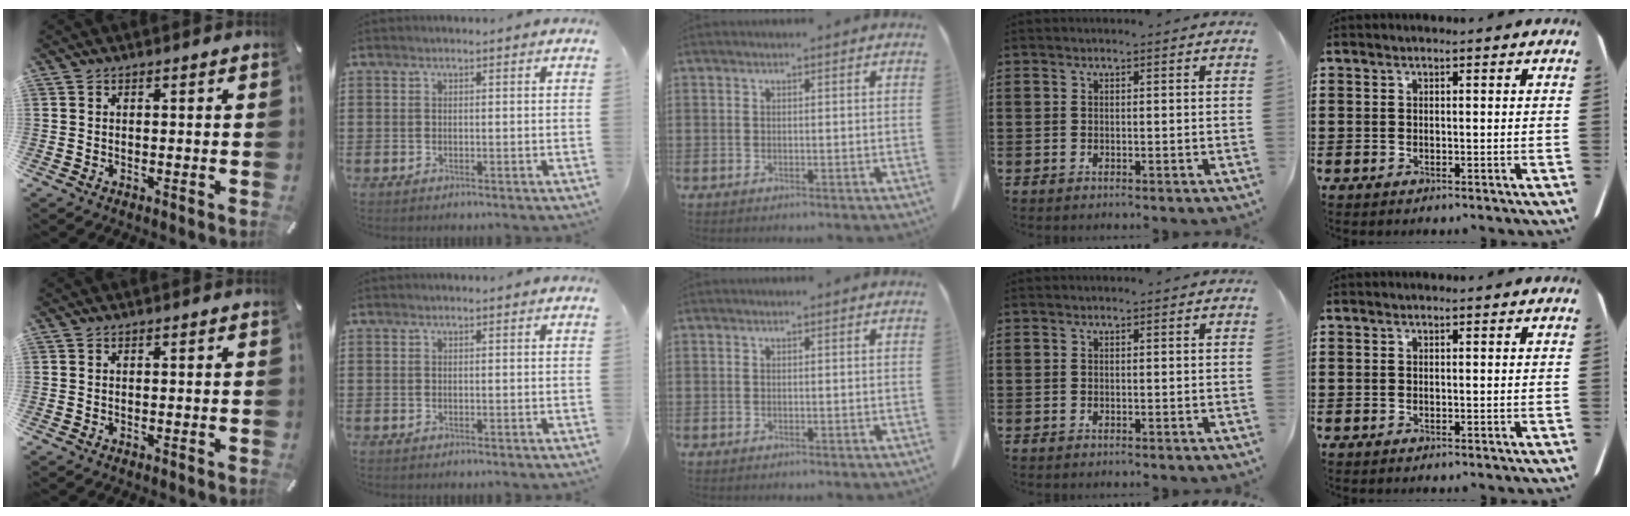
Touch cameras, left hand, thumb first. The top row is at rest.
{}